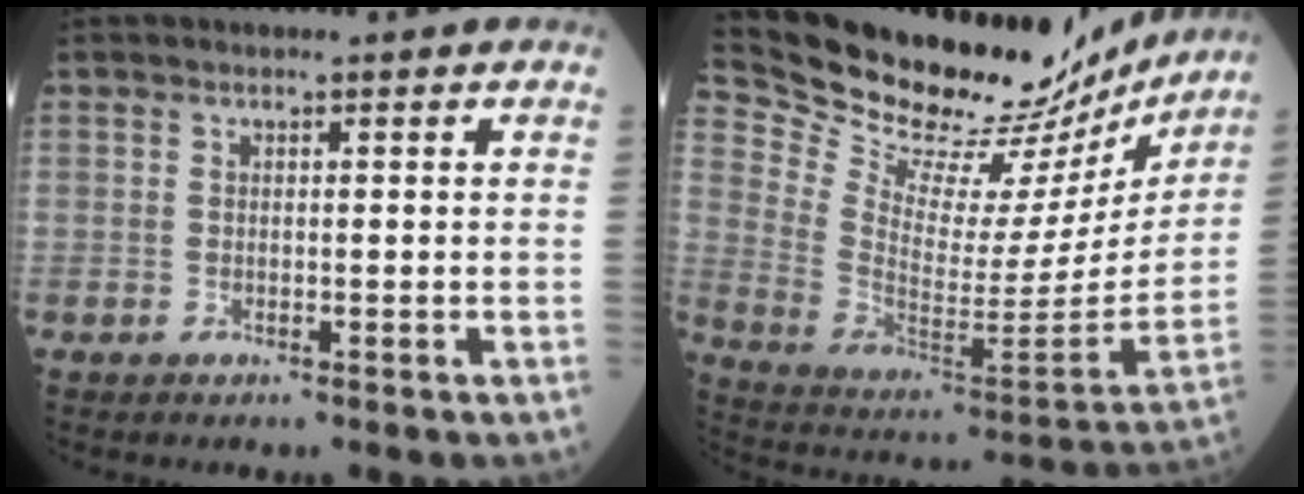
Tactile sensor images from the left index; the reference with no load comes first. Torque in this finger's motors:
{"motor_torque": [0.90, -1.24, 0.25, 0.01]}